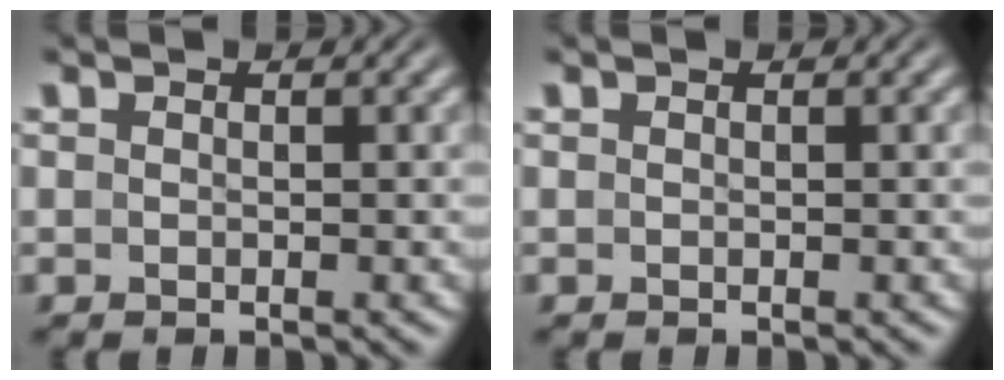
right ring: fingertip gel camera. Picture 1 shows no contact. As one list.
[{"total": 0.0}]